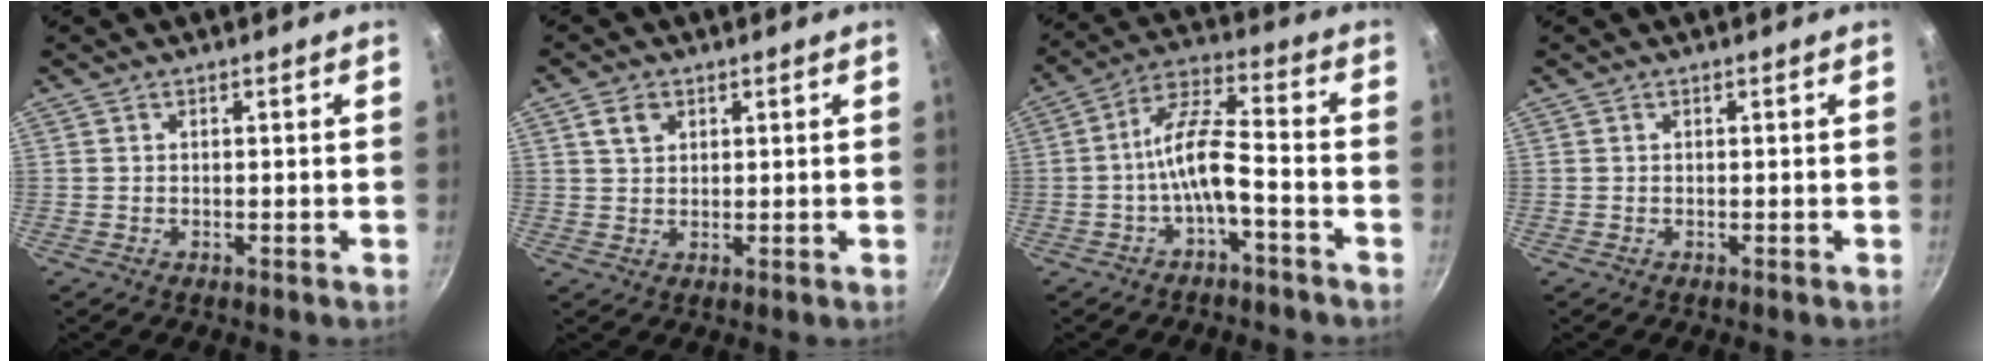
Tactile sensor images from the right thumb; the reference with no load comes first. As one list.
[{"total": 3.4, "force": [1.6, 2.3, 1.8], "torque": [-0.022, -0.001, 0.029]}, {"total": 9.2, "force": [-3.9, 2.9, 7.8], "torque": [-0.157, 0.049, -0.072]}, {"total": 0.0}]